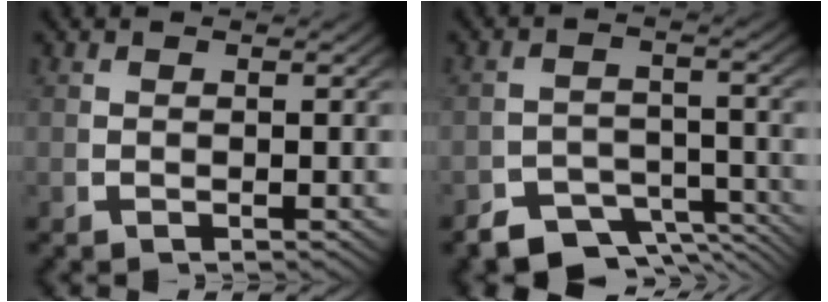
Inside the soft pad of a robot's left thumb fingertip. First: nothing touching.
{"total": 5.5, "force": [-4.1, 2.9, 2.2], "torque": [-0.021, -0.021, -0.076]}